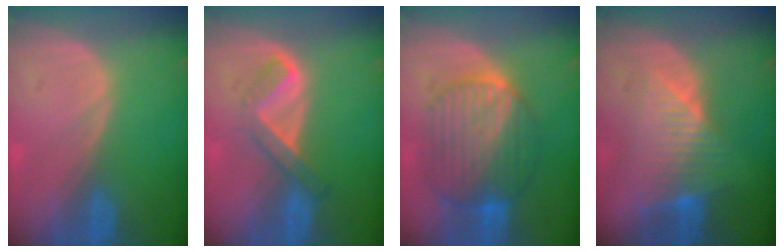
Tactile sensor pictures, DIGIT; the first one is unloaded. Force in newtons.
{"total": 5.3, "press": 4.5, "slide": 2.9}
{"total": 10.2, "press": 10.2, "slide": 0.8}
{"total": 8.3, "press": 7.1, "slide": 4.2}